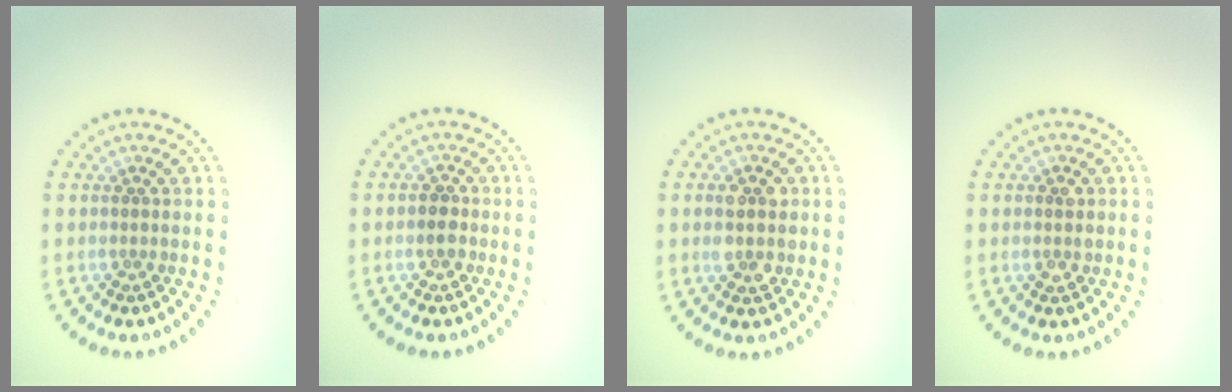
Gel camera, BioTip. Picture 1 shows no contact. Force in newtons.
{"total": 1.4, "press": 1.3, "slide": 0.5}
{"total": 2.9, "press": 2.9, "slide": 0.3}
{"total": 1.1, "press": 1.0, "slide": 0.2}